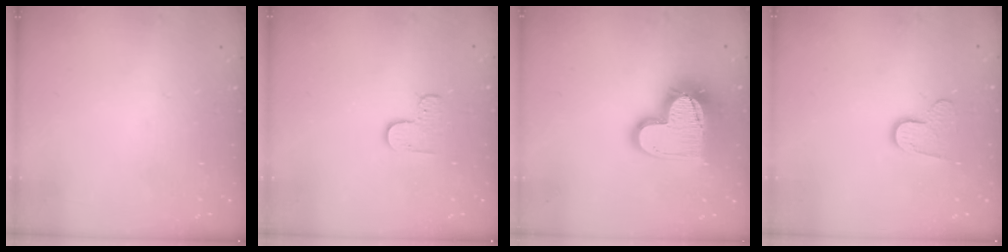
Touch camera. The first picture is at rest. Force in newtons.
{"total": 3.5, "press": 3.5, "slide": 0.4}
{"total": 17.8, "press": 17.7, "slide": 1.6}
{"total": 7.1, "press": 7.1, "slide": 0.5}